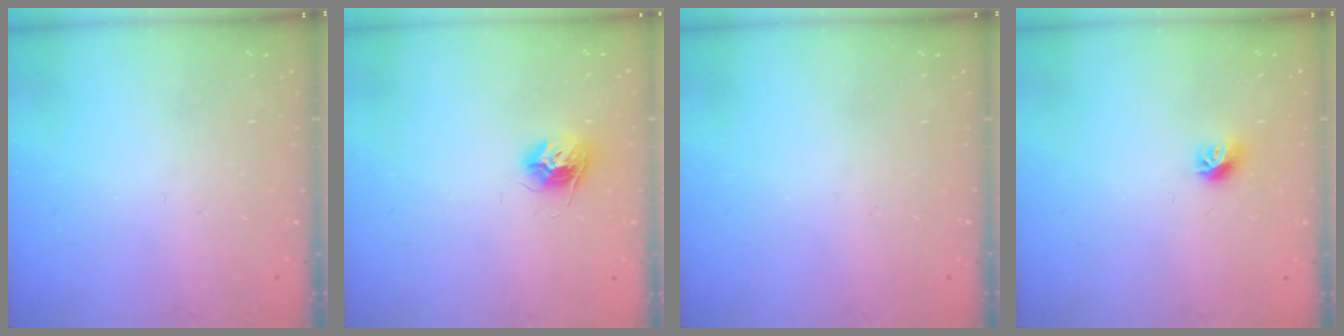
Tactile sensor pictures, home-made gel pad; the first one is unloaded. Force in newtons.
{"total": 9.3, "press": 9.3, "slide": 0.5}
{"total": 0.0}
{"total": 8.0, "press": 7.9, "slide": 0.6}